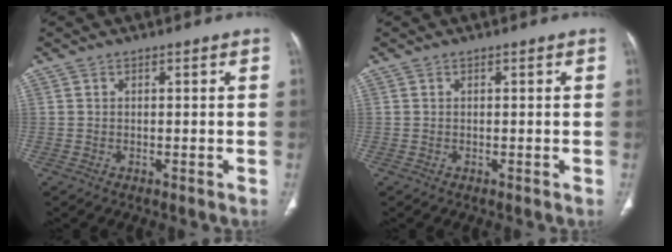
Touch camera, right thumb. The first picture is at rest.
{"total": 0.0}